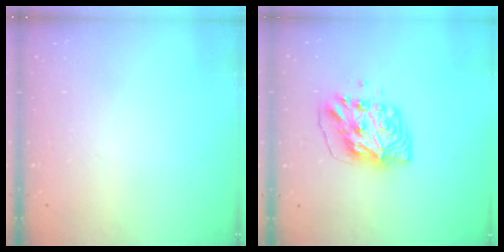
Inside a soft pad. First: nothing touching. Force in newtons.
{"total": 9.7, "press": 9.6, "slide": 1.3}